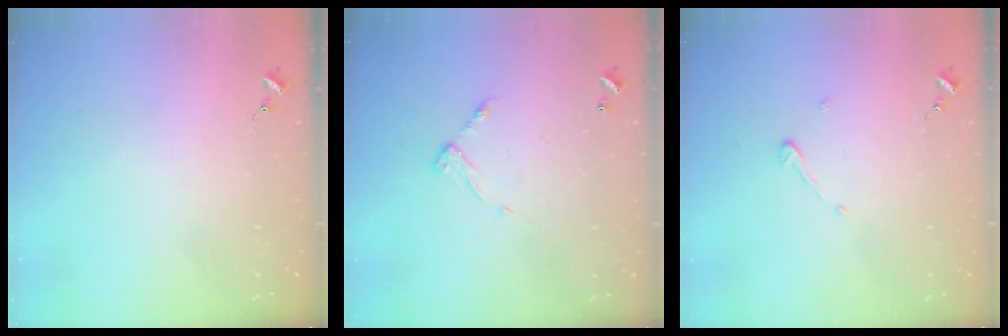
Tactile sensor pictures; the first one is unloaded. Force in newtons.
{"total": 7.1, "press": 7.1, "slide": 0.5}
{"total": 3.9, "press": 3.9, "slide": 0.3}